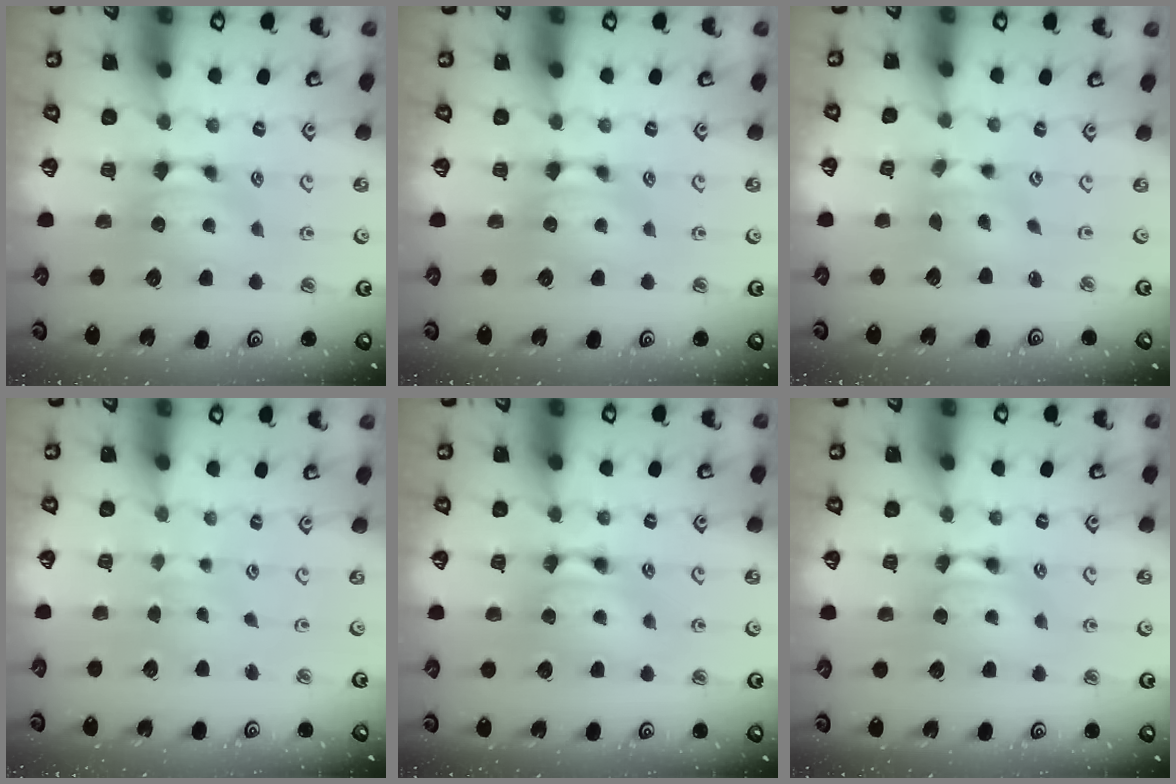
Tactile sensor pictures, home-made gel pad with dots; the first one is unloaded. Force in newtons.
{"total": 0.0}
{"total": 2.1, "press": 1.6, "slide": 1.3}
{"total": 4.5, "press": 4.5, "slide": 0.2}
{"total": 2.1, "press": 2.1, "slide": 0.1}
{"total": 1.8, "press": 1.8, "slide": 0.1}